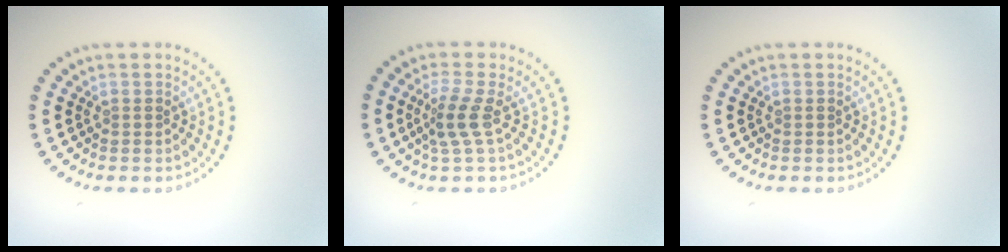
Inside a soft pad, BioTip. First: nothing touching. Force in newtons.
{"total": 2.4, "press": 1.8, "slide": 1.5}
{"total": 0.0}